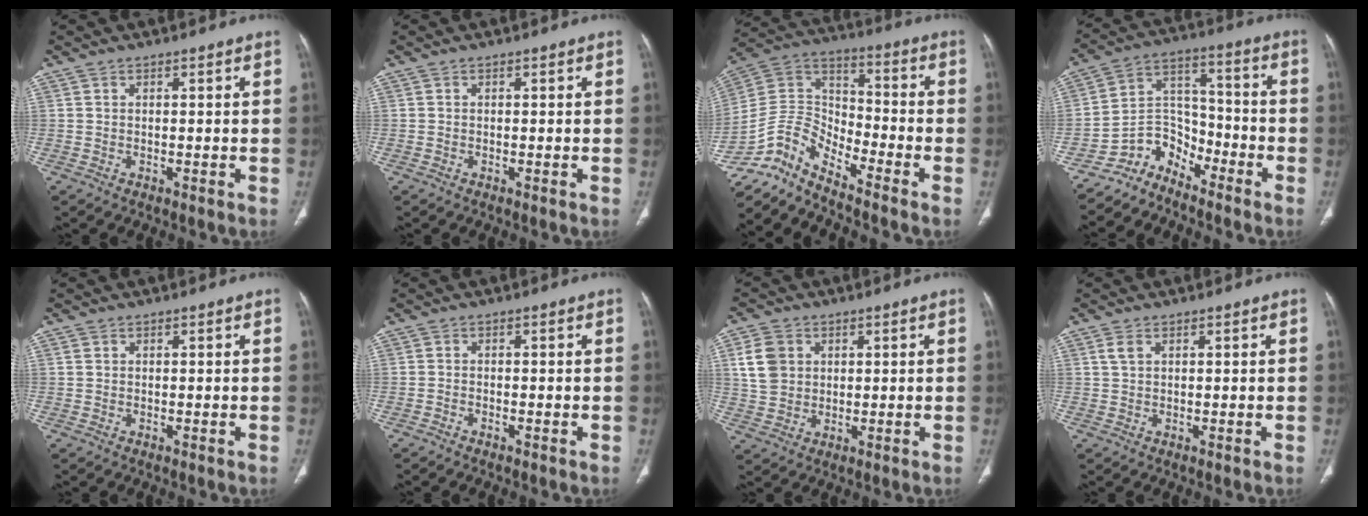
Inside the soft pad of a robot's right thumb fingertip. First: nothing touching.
{"total": 0.0}
{"total": 11.1, "force": [-10.2, 2.3, 3.9], "torque": [-0.085, 0.082, -0.210]}
{"total": 8.5, "force": [-7.3, 4.3, 0.8], "torque": [0.016, 0.091, -0.150]}
{"total": 0.5, "force": [0.3, 0.4, 0.2], "torque": [0.001, 0.001, 0.005]}
{"total": 0.8, "force": [-0.7, 0.3, 0.3], "torque": [-0.009, 0.002, -0.017]}
{"total": 7.4, "force": [2.2, 6.0, 3.7], "torque": [-0.055, -0.004, 0.045]}
{"total": 1.6, "force": [0.7, 0.9, 1.1], "torque": [-0.027, 0.005, 0.019]}